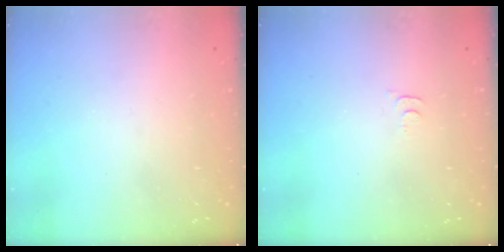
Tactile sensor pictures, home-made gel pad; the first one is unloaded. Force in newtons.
{"total": 5.1, "press": 5.1, "slide": 0.5}